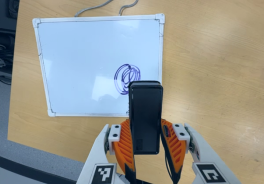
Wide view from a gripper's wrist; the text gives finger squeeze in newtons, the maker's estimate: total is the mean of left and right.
{"total": 4.9, "left": 3.4, "right": 6.4}